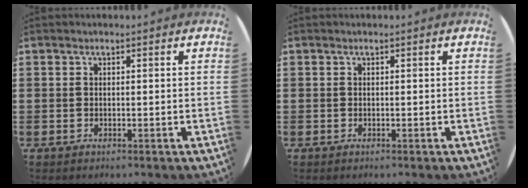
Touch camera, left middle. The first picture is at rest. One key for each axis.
{"total": 0.0}